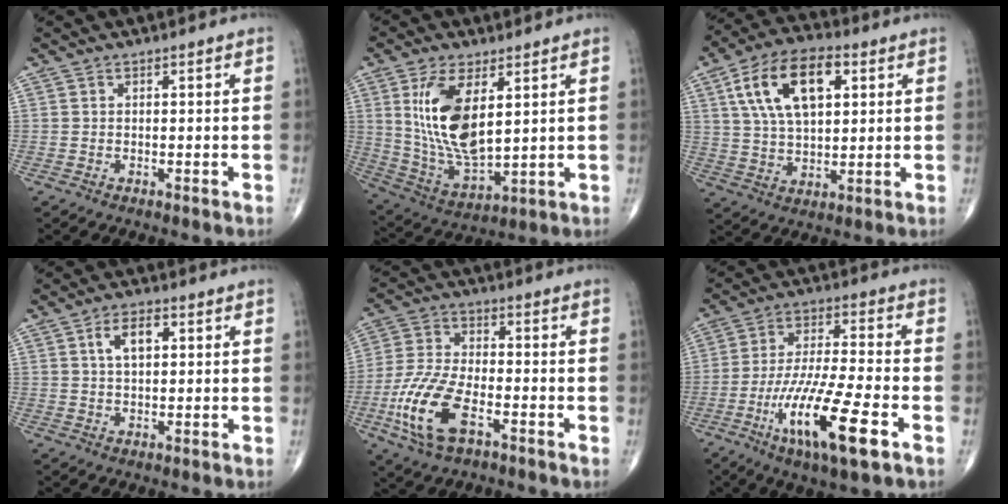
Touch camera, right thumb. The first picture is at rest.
{"total": 15.2, "force": [4.3, 6.7, 12.9], "torque": [-0.249, -0.026, 0.098]}
{"total": 15.6, "force": [5.3, 8.1, 12.3], "torque": [-0.211, 0.003, 0.093]}
{"total": 5.4, "force": [1.6, 2.8, 4.3], "torque": [-0.074, 0.005, 0.026]}
{"total": 13.6, "force": [-5.6, 6.2, 10.7], "torque": [-0.230, 0.017, -0.108]}
{"total": 16.7, "force": [-7.2, 3.1, 14.8], "torque": [-0.289, 0.011, -0.125]}